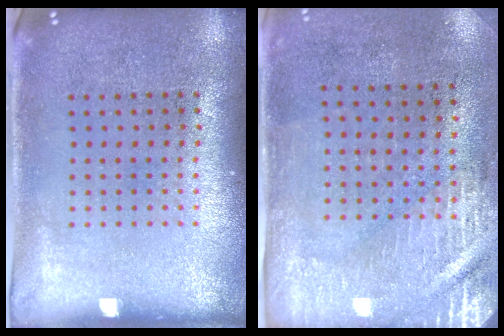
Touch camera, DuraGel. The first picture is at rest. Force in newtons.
{"total": 2.9, "press": 2.5, "slide": 1.5}